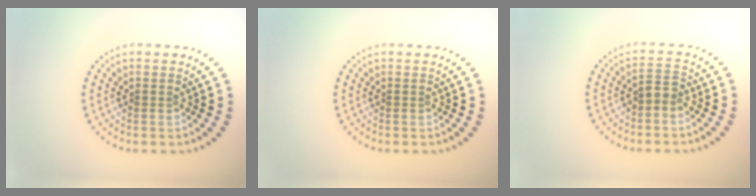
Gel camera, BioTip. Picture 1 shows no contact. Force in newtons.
{"total": 0.0}
{"total": 1.3, "press": 1.1, "slide": 0.6}